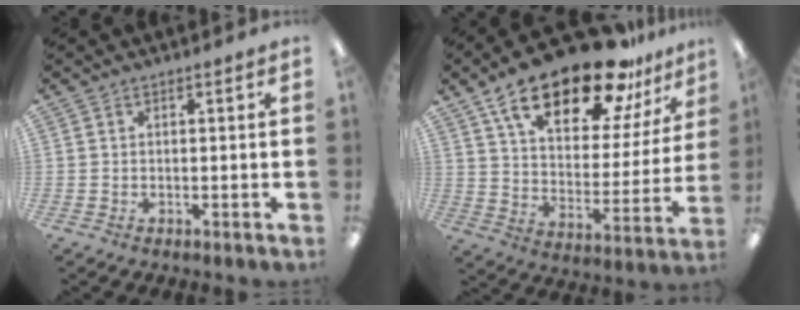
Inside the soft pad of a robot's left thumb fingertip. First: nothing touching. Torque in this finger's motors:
{"motor_torque": [0.70, 0.71, 1.41, -1.37, 0.42]}